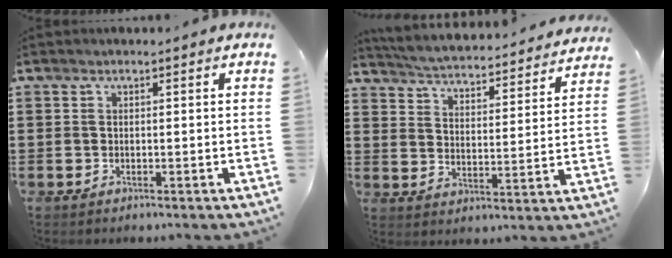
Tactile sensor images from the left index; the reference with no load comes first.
{"total": 3.6, "force": [3.6, -0.4, 0.4], "torque": [-0.032, -0.036, 0.053]}